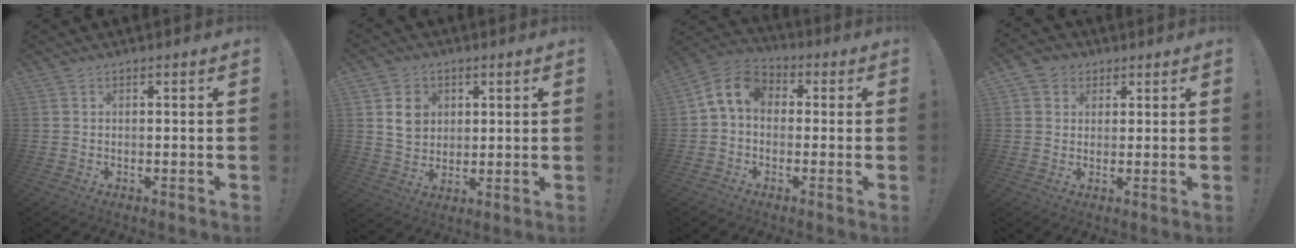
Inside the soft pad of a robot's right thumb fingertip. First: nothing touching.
{"total": 8.0, "force": [2.9, 7.0, 2.7], "torque": [-0.034, -0.013, 0.058]}
{"total": 9.3, "force": [1.0, 6.6, 6.5], "torque": [-0.129, 0.017, 0.022]}
{"total": 4.5, "force": [1.6, 4.1, 1.1], "torque": [-0.022, -0.001, 0.032]}